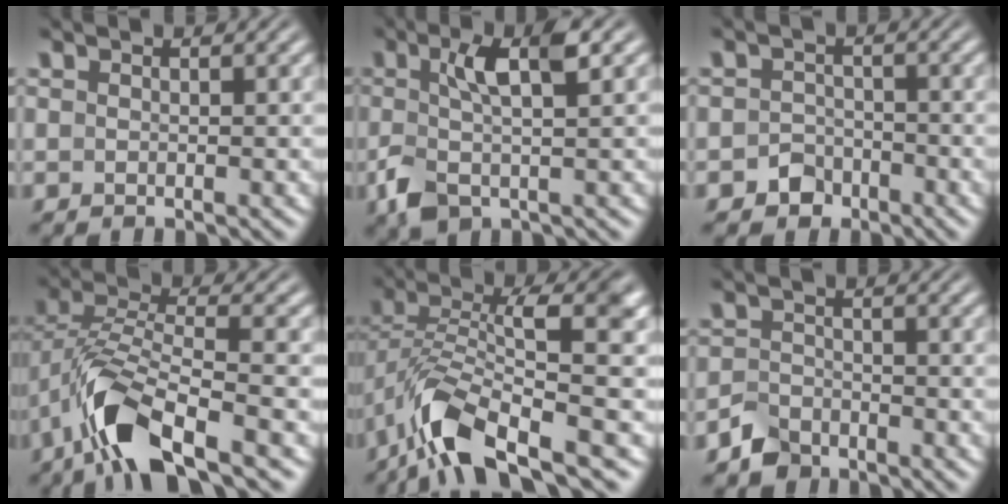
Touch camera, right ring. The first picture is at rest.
{"total": 4.3, "force": [-0.6, 1.4, 4.0], "torque": [-0.085, -0.004, -0.002]}
{"total": 3.9, "force": [-2.9, 2.6, 0.0], "torque": [-0.002, -0.017, -0.046]}
{"total": 7.0, "force": [-2.5, 3.0, 5.8], "torque": [-0.136, -0.031, -0.025]}
{"total": 8.2, "force": [-3.2, 3.2, 6.9], "torque": [-0.137, -0.031, -0.030]}
{"total": 3.3, "force": [-3.0, 1.3, 0.2], "torque": [-0.005, -0.015, -0.048]}